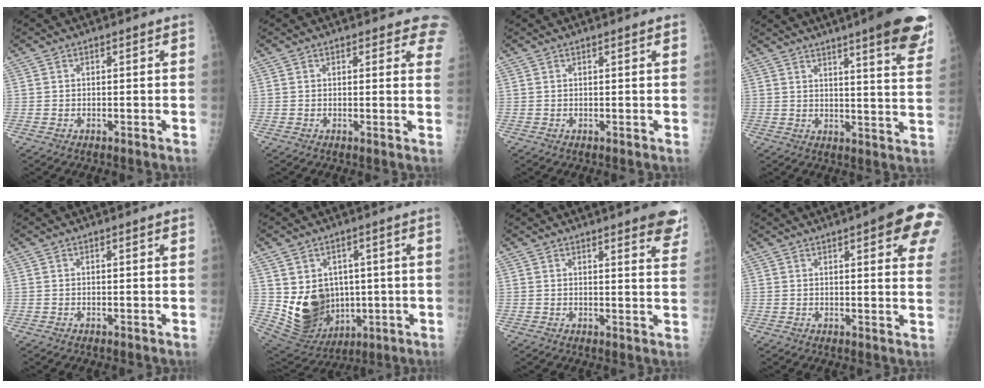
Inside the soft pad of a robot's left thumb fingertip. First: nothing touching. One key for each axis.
{"total": 4.8, "fx": 4.1, "fy": 2.0, "fz": 1.5, "tx": 0.021, "ty": -0.016, "tz": 0.025}
{"total": 0.7, "fx": 0.5, "fy": 0.0, "fz": 0.6, "tx": -0.007, "ty": 0.000, "tz": 0.005}
{"total": 16.7, "fx": 11.4, "fy": 1.9, "fz": 12.0, "tx": -0.130, "ty": -0.049, "tz": 0.131}
{"total": 0.6, "fx": 0.4, "fy": 0.0, "fz": 0.5, "tx": -0.005, "ty": 0.000, "tz": 0.004}
{"total": 14.0, "fx": 0.2, "fy": 11.5, "fz": 8.0, "tx": -0.096, "ty": -0.011, "tz": 0.042}
{"total": 8.7, "fx": 6.2, "fy": 1.7, "fz": 5.9, "tx": -0.047, "ty": -0.023, "tz": 0.061}
{"total": 14.0, "fx": 6.7, "fy": 3.4, "fz": 11.8, "tx": -0.121, "ty": -0.016, "tz": 0.070}